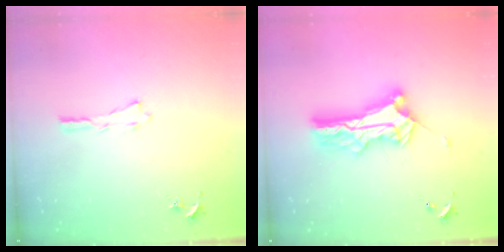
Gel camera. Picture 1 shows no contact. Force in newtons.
{"total": 10.8, "press": 10.8, "slide": 0.9}